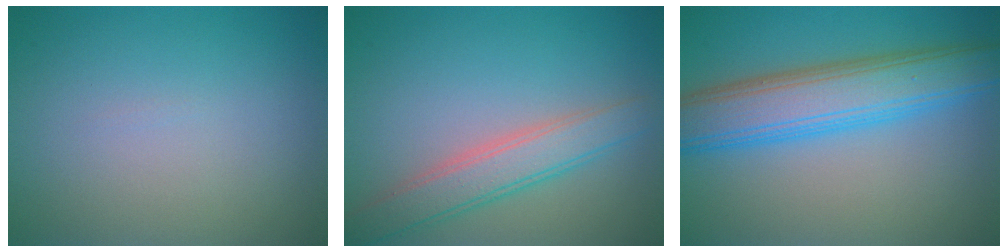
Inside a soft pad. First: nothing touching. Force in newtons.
{"total": 4.0, "press": 4.0, "slide": 0.1}
{"total": 7.7, "press": 7.7, "slide": 0.2}